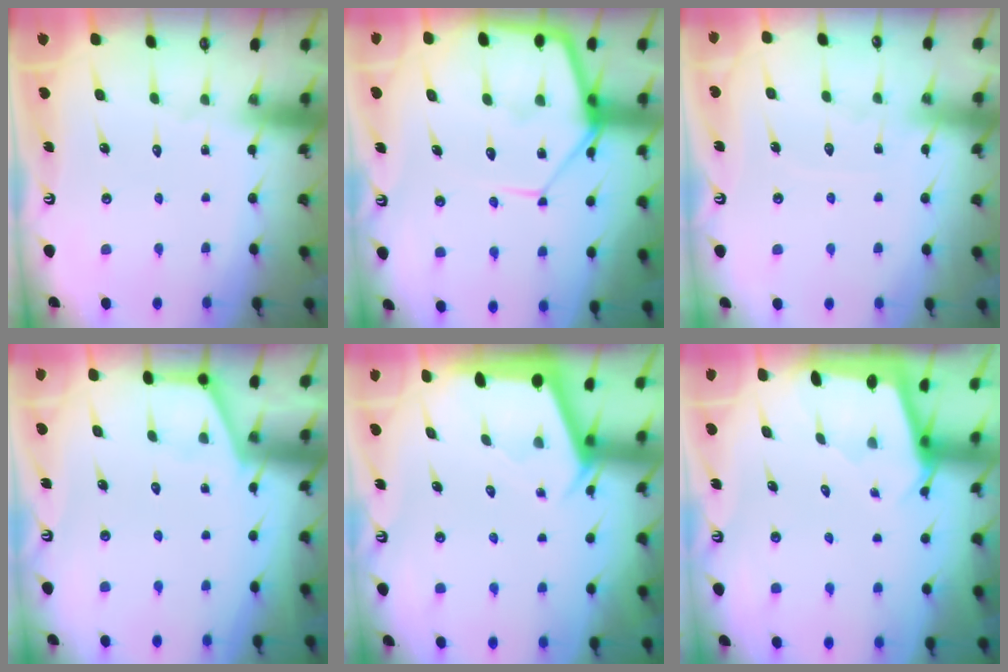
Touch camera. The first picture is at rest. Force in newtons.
{"total": 14.4, "press": 14.3, "slide": 1.4}
{"total": 6.7, "press": 6.6, "slide": 0.6}
{"total": 2.1, "press": 2.1, "slide": 0.4}
{"total": 2.2, "press": 2.2, "slide": 0.3}
{"total": 1.6, "press": 1.5, "slide": 0.2}